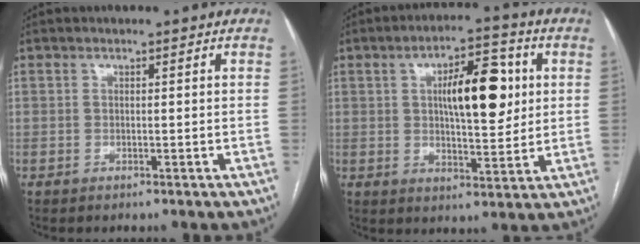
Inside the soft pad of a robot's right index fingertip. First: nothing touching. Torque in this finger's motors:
{"motor_torque": [0.60, 0.29, 0.27, 0.13]}